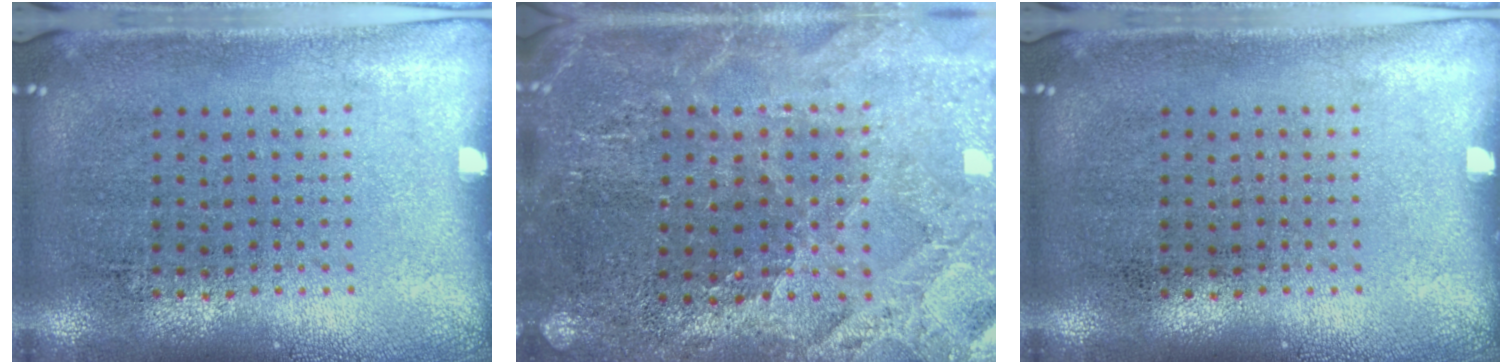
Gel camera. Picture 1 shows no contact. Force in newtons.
{"total": 2.6, "press": 2.6, "slide": 0.4}
{"total": 0.0}